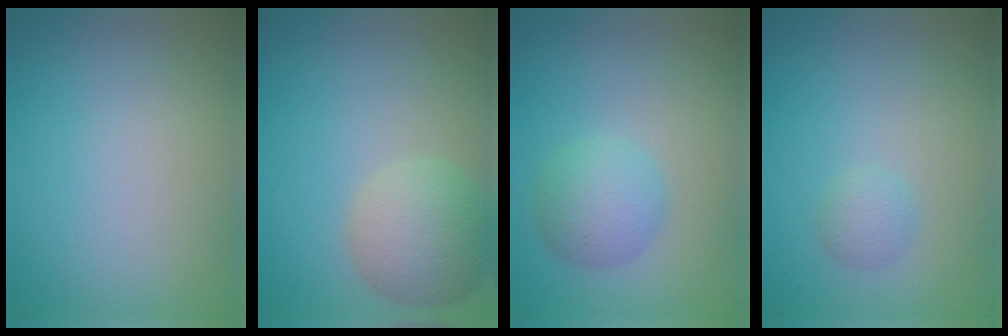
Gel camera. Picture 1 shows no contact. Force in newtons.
{"total": 5.3, "press": 5.3, "slide": 0.3}
{"total": 3.5, "press": 3.5, "slide": 0.1}
{"total": 1.3, "press": 1.3, "slide": 0.0}